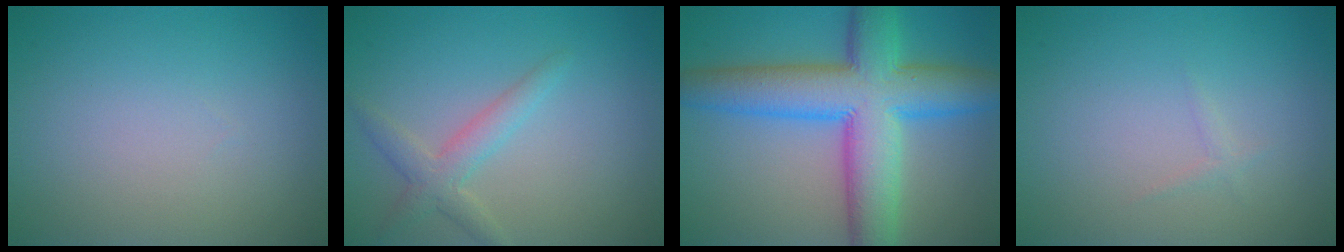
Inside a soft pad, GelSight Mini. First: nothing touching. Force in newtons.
{"total": 2.5, "press": 2.5, "slide": 0.2}
{"total": 11.0, "press": 11.0, "slide": 0.2}
{"total": 0.5, "press": 0.5, "slide": 0.0}